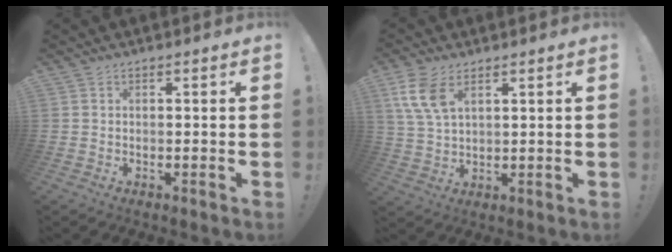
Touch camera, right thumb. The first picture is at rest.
{"total": 9.1, "force": [4.7, 5.0, 6.0], "torque": [-0.133, -0.010, 0.092]}